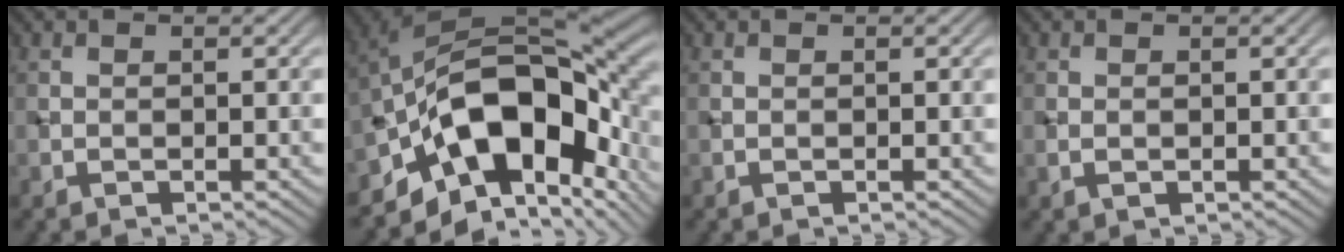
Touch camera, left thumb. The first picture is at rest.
{"total": 16.0, "force": [-5.2, 9.3, 11.9], "torque": [-0.180, -0.002, -0.098]}
{"total": 0.0}
{"total": 0.8, "force": [-0.2, 0.5, 0.6], "torque": [-0.012, 0.000, -0.003]}